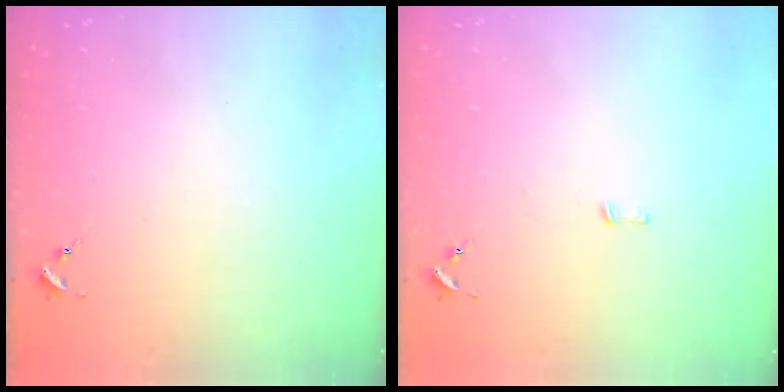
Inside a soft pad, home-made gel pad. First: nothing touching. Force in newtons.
{"total": 3.0, "press": 3.0, "slide": 0.2}